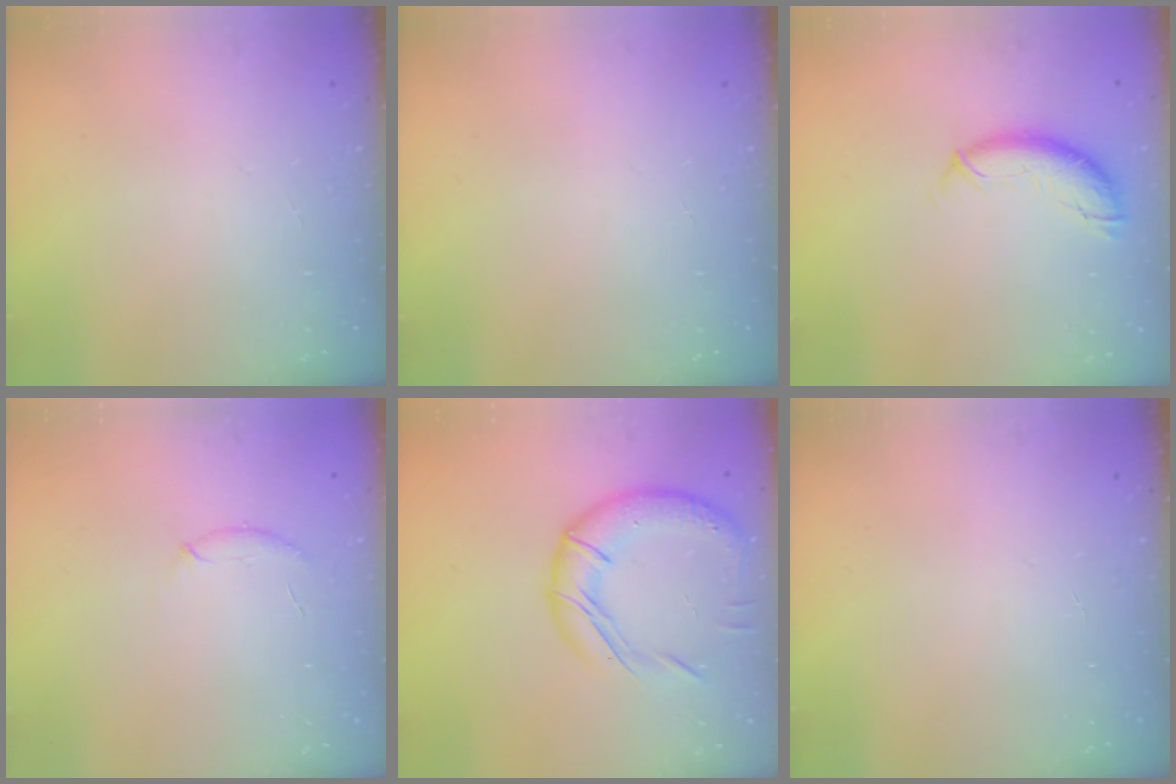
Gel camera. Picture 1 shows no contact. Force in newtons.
{"total": 0.0}
{"total": 9.4, "press": 9.4, "slide": 0.8}
{"total": 6.9, "press": 6.7, "slide": 1.6}
{"total": 16.4, "press": 16.3, "slide": 1.9}
{"total": 0.0}